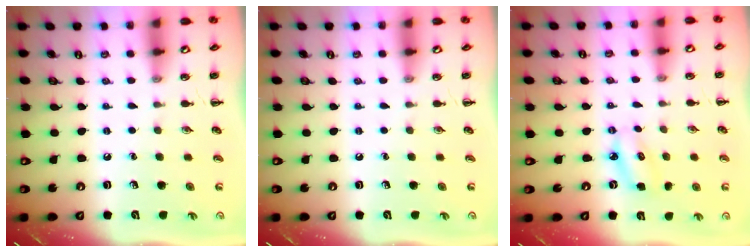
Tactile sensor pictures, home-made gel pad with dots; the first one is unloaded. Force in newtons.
{"total": 0.0}
{"total": 4.8, "press": 4.7, "slide": 1.1}